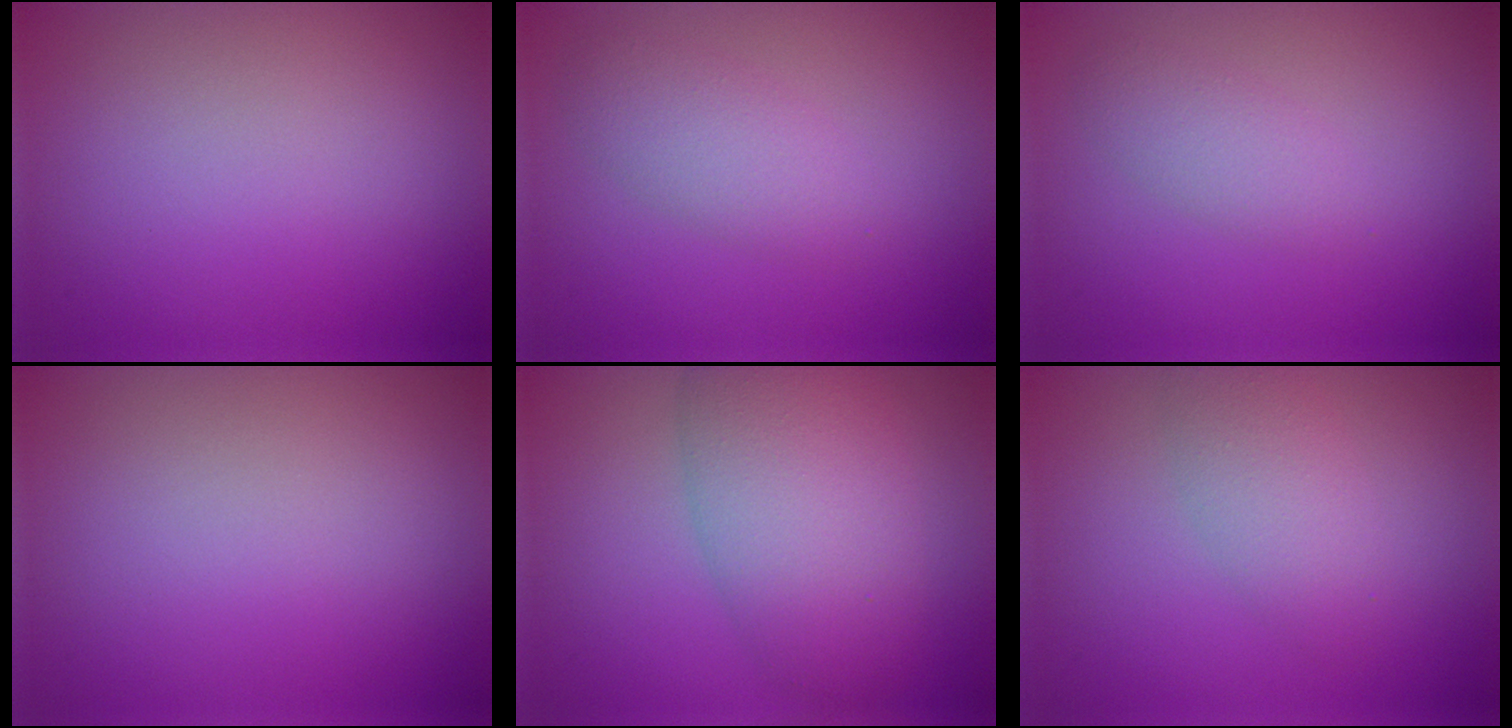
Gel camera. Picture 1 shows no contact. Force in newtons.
{"total": 2.9, "press": 2.9, "slide": 0.0}
{"total": 2.0, "press": 2.0, "slide": 0.1}
{"total": 0.0}
{"total": 7.4, "press": 7.4, "slide": 0.3}
{"total": 2.9, "press": 2.9, "slide": 0.1}